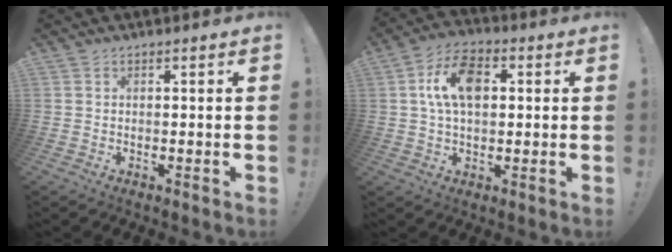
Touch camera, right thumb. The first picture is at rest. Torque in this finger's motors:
{"motor_torque": [0.44, 0.34, 0.28, 0.12, 0.32]}